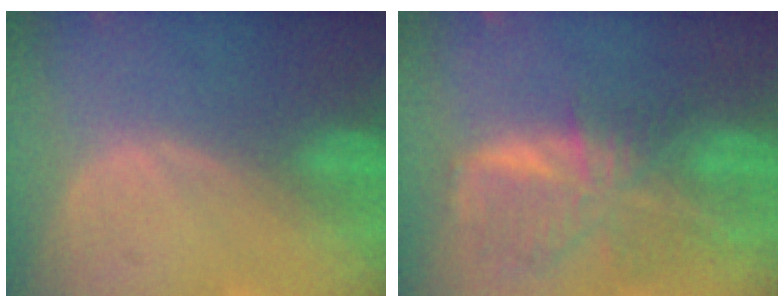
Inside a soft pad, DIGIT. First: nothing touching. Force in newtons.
{"total": 9.1, "press": 7.9, "slide": 4.4}